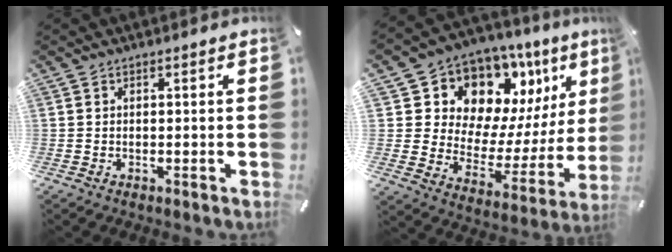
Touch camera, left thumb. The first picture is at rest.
{"total": 11.6, "force": [8.8, 7.4, 1.6], "torque": [-0.020, -0.115, 0.154]}